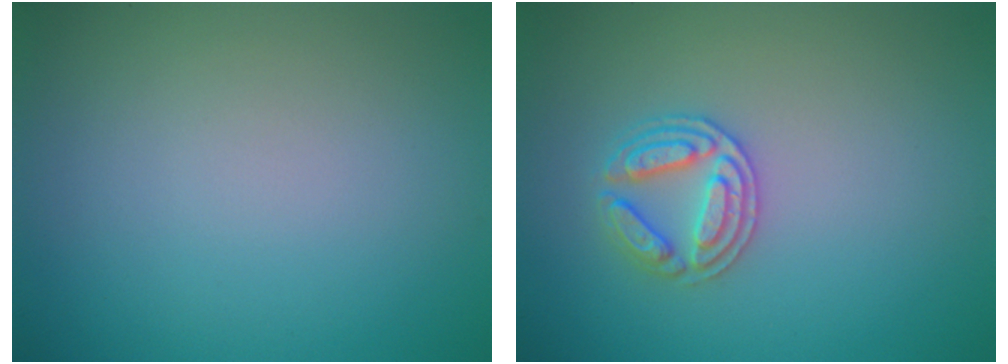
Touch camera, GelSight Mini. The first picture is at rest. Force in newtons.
{"total": 2.7, "press": 2.7, "slide": 0.4}